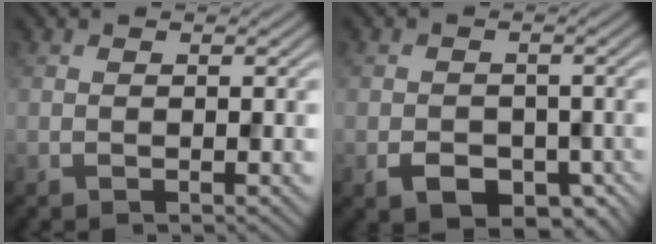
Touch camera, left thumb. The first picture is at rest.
{"total": 4.8, "force": [-2.1, 3.5, 2.6], "torque": [-0.042, -0.020, -0.034]}